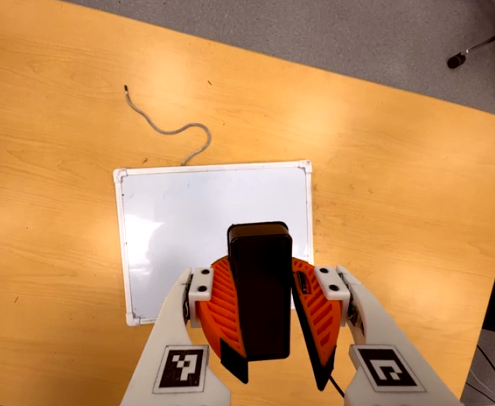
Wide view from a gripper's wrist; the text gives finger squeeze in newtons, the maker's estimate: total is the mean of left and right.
{"total": 10.1, "left": 9.9, "right": 10.3}